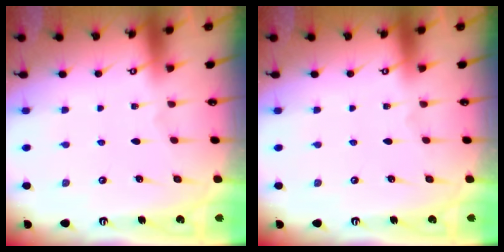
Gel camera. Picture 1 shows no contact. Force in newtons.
{"total": 0.0}